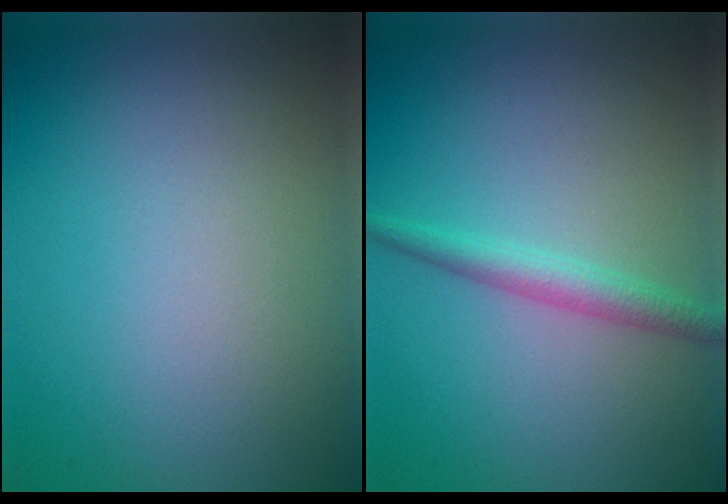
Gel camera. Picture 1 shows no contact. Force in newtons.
{"total": 2.2, "press": 2.2, "slide": 0.0}